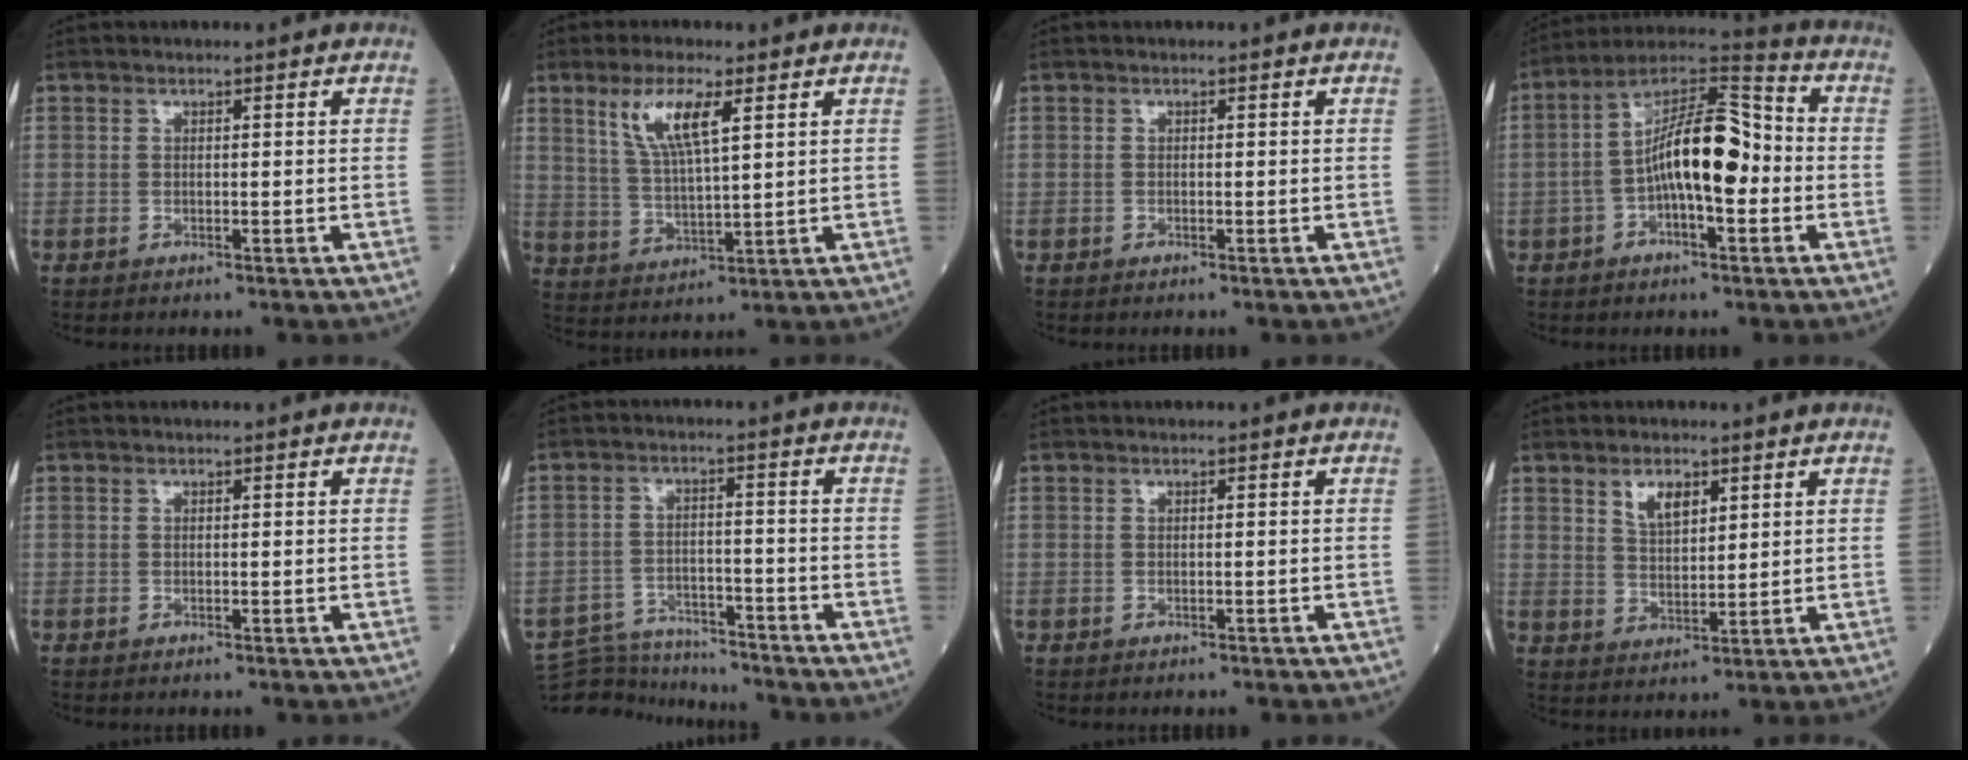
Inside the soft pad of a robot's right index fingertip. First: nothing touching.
{"total": 8.5, "force": [3.9, 2.0, 7.3], "torque": [-0.151, 0.005, 0.082]}
{"total": 0.0}
{"total": 14.3, "force": [-1.4, 4.7, 13.5], "torque": [-0.258, 0.038, -0.028]}
{"total": 0.0}
{"total": 10.4, "force": [-9.9, 2.8, 0.9], "torque": [-0.021, 0.018, -0.161]}
{"total": 1.1, "force": [-0.6, 0.6, 0.7], "torque": [-0.023, 0.001, -0.001]}
{"total": 5.1, "force": [2.6, 2.5, 3.6], "torque": [-0.074, 0.005, 0.055]}